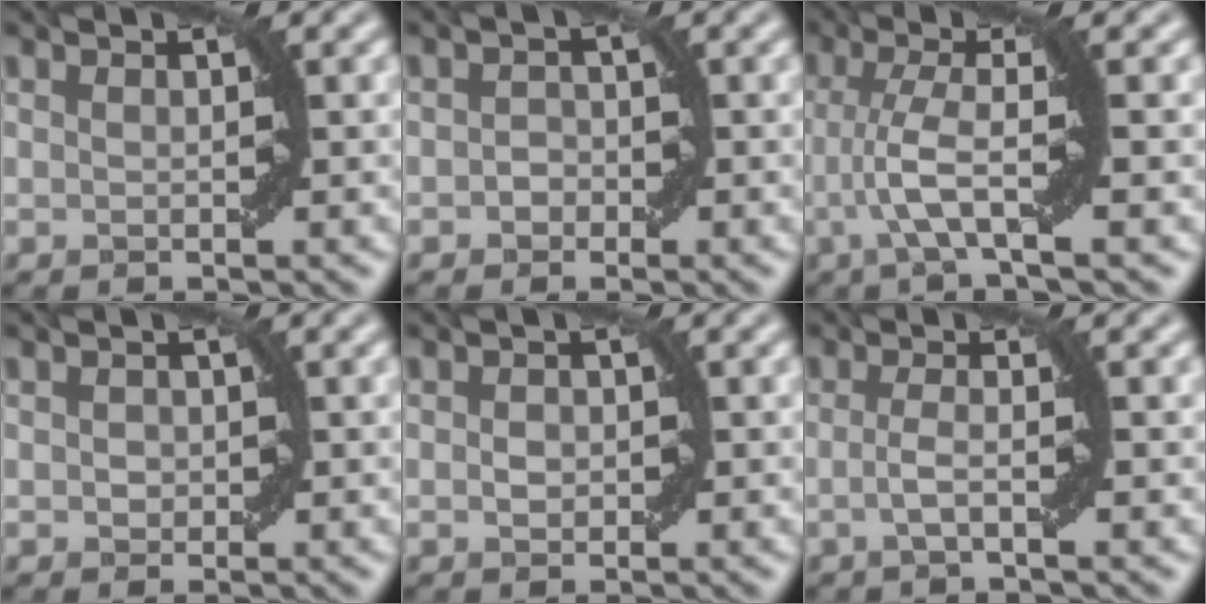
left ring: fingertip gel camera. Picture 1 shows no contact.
{"total": 1.2, "force": [-0.5, 1.0, 0.4], "torque": [-0.003, 0.001, -0.011]}
{"total": 4.3, "force": [-0.8, 0.4, 4.2], "torque": [-0.088, 0.011, -0.018]}
{"total": 1.1, "force": [0.0, 0.9, 0.5], "torque": [-0.006, 0.001, -0.002]}
{"total": 1.3, "force": [-0.2, 0.9, 0.8], "torque": [-0.014, 0.003, -0.005]}
{"total": 2.1, "force": [-0.5, 0.3, 2.0], "torque": [-0.042, 0.000, -0.014]}